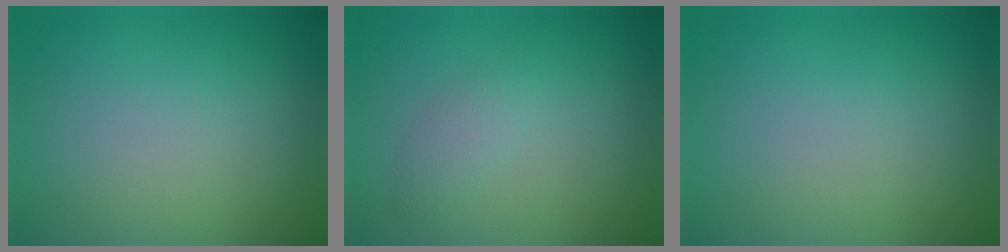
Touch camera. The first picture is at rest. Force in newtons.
{"total": 1.4, "press": 1.4, "slide": 0.1}
{"total": 0.0}